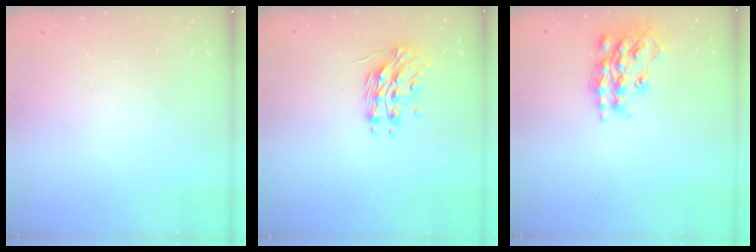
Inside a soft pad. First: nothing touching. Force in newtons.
{"total": 11.8, "press": 11.8, "slide": 0.6}
{"total": 17.5, "press": 17.5, "slide": 1.0}